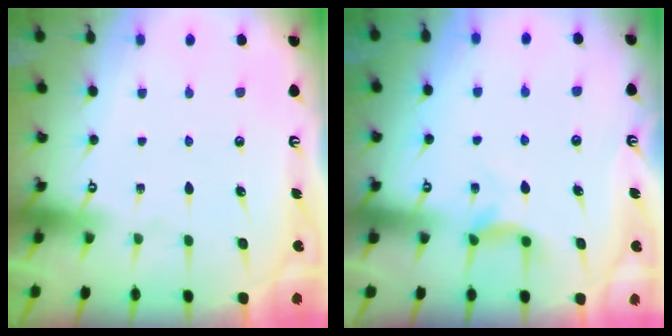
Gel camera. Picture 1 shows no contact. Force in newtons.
{"total": 5.7, "press": 5.6, "slide": 0.6}